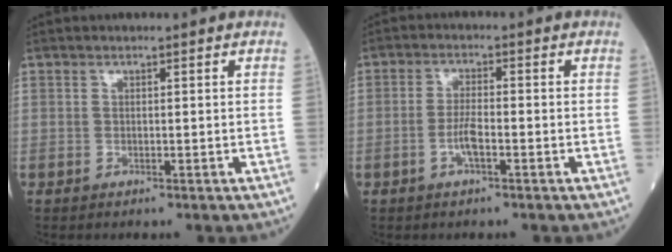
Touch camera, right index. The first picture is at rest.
{"total": 3.3, "force": [-1.3, 0.6, 3.0], "torque": [-0.061, 0.001, -0.027]}